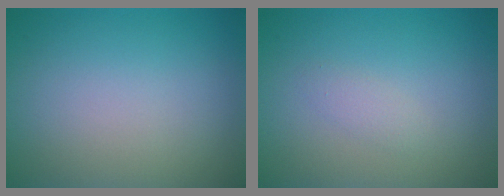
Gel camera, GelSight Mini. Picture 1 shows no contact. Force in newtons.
{"total": 1.0, "press": 1.0, "slide": 0.0}